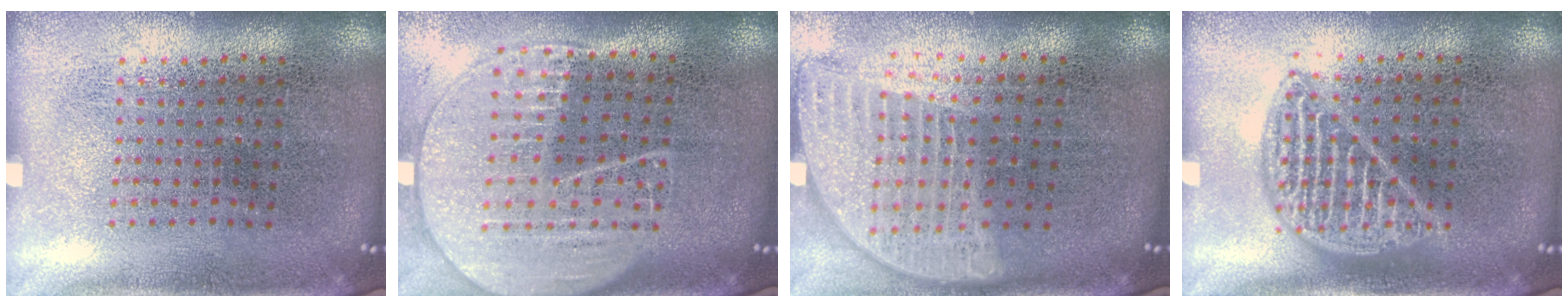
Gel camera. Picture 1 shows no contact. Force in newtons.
{"total": 2.0, "press": 1.8, "slide": 1.0}
{"total": 1.9, "press": 1.6, "slide": 1.2}
{"total": 1.9, "press": 1.9, "slide": 0.3}